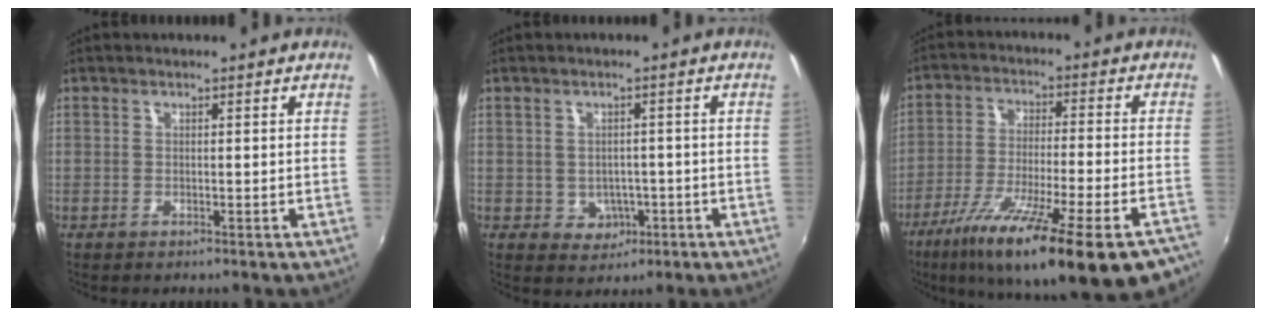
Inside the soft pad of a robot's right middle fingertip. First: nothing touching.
{"total": 4.2, "force": [-1.1, 3.8, 1.3], "torque": [-0.032, 0.005, -0.002]}
{"total": 25.9, "force": [-17.8, 4.6, 18.3], "torque": [-0.311, -0.077, -0.271]}